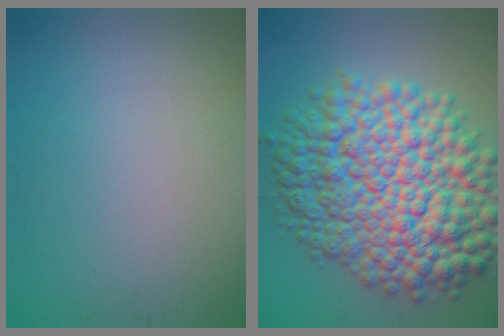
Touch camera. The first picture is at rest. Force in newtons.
{"total": 14.1, "press": 14.1, "slide": 0.3}